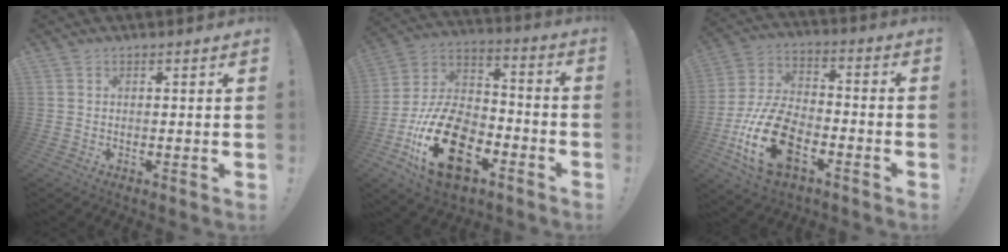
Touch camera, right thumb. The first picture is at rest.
{"total": 24.6, "force": [-10.9, 14.7, 16.4], "torque": [-0.299, 0.070, -0.173]}
{"total": 20.9, "force": [-8.5, 12.2, 14.7], "torque": [-0.281, 0.050, -0.136]}